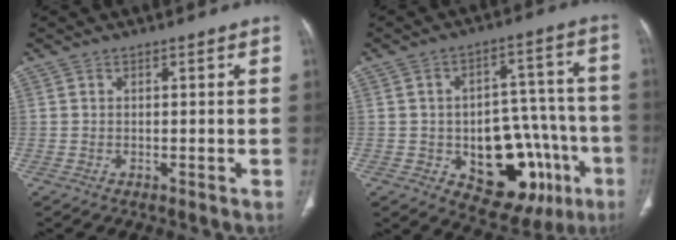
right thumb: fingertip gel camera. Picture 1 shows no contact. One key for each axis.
{"total": 20.4, "fx": -7.0, "fy": 12.1, "fz": 14.8, "tx": -0.154, "ty": 0.045, "tz": -0.075}